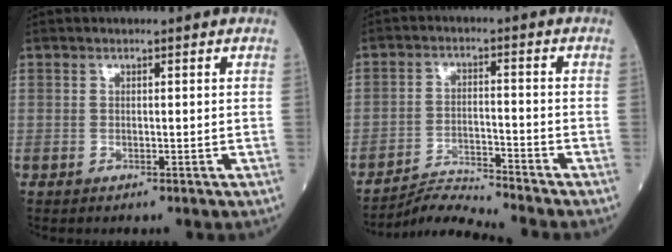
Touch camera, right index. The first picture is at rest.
{"total": 5.8, "force": [-5.4, -2.2, -0.5], "torque": [-0.009, -0.016, -0.096]}